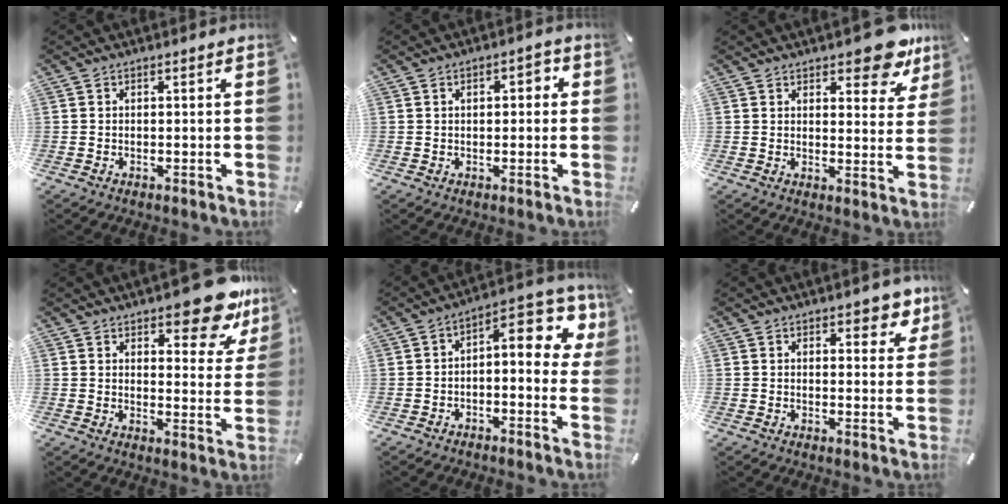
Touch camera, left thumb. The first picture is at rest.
{"total": 3.0, "force": [0.3, 1.8, 2.4], "torque": [-0.032, 0.005, -0.003]}
{"total": 10.8, "force": [8.1, 4.6, 5.4], "torque": [-0.049, -0.062, 0.140]}
{"total": 14.4, "force": [10.9, 5.5, 7.6], "torque": [-0.086, -0.079, 0.185]}
{"total": 9.9, "force": [1.7, 4.5, 8.6], "torque": [-0.113, -0.027, 0.022]}
{"total": 5.8, "force": [4.0, 3.2, 2.7], "torque": [-0.016, -0.024, 0.065]}